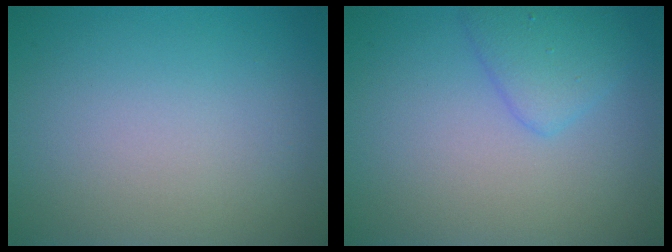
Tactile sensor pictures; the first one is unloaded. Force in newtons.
{"total": 2.5, "press": 2.5, "slide": 0.1}